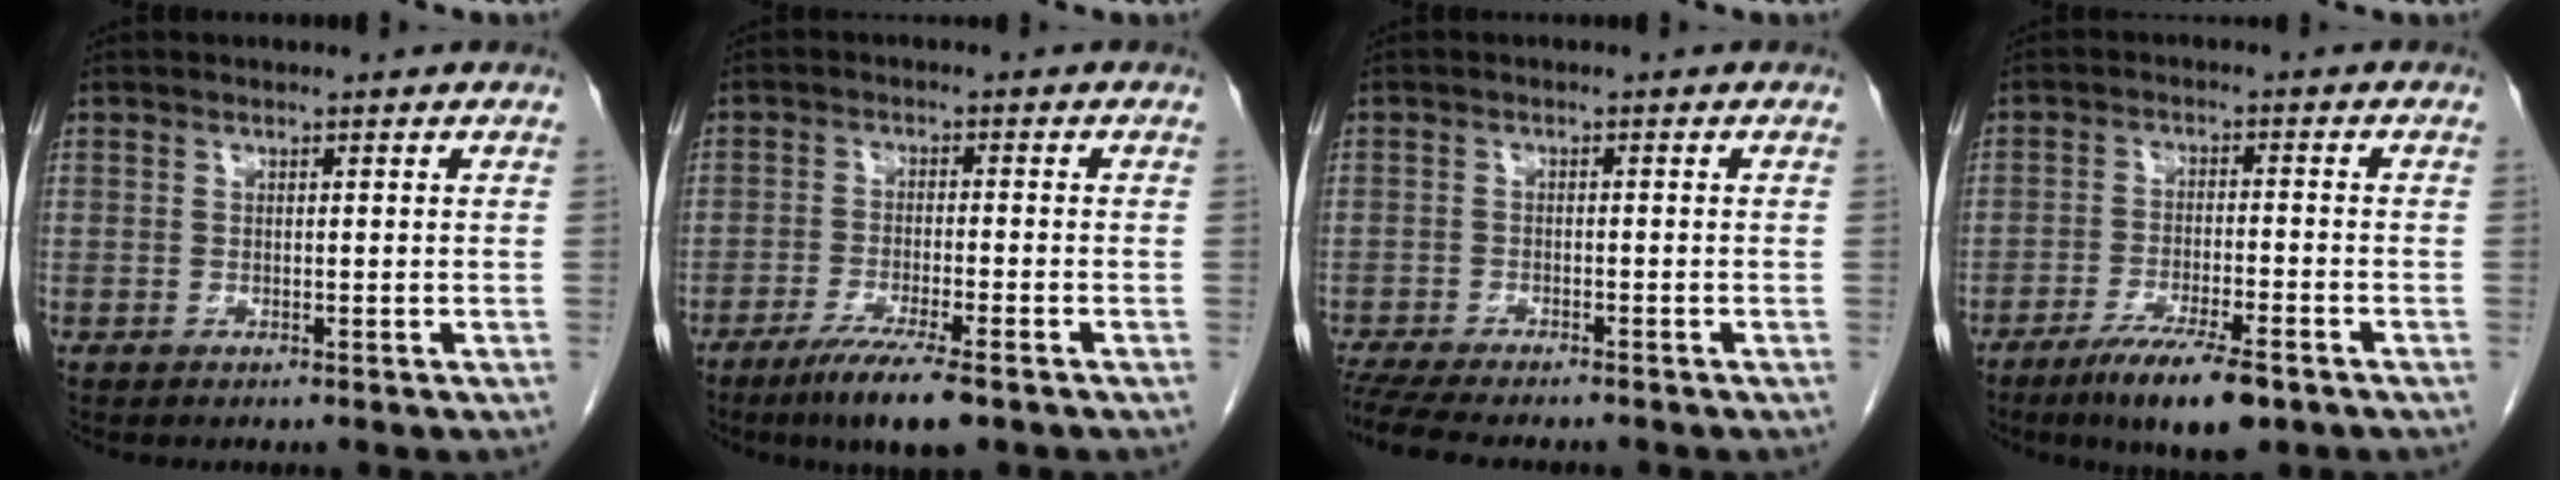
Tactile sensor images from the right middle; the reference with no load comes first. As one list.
[{"total": 7.8, "force": [-5.3, 0.4, 5.7], "torque": [-0.098, -0.020, -0.087]}, {"total": 10.4, "force": [-9.0, 2.0, 4.8], "torque": [-0.074, -0.011, -0.135]}, {"total": 9.4, "force": [-6.3, 1.4, 6.8], "torque": [-0.115, -0.019, -0.102]}]